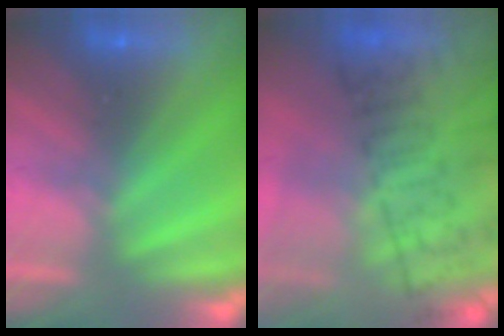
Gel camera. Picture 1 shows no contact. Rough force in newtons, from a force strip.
{"total": 7.0}